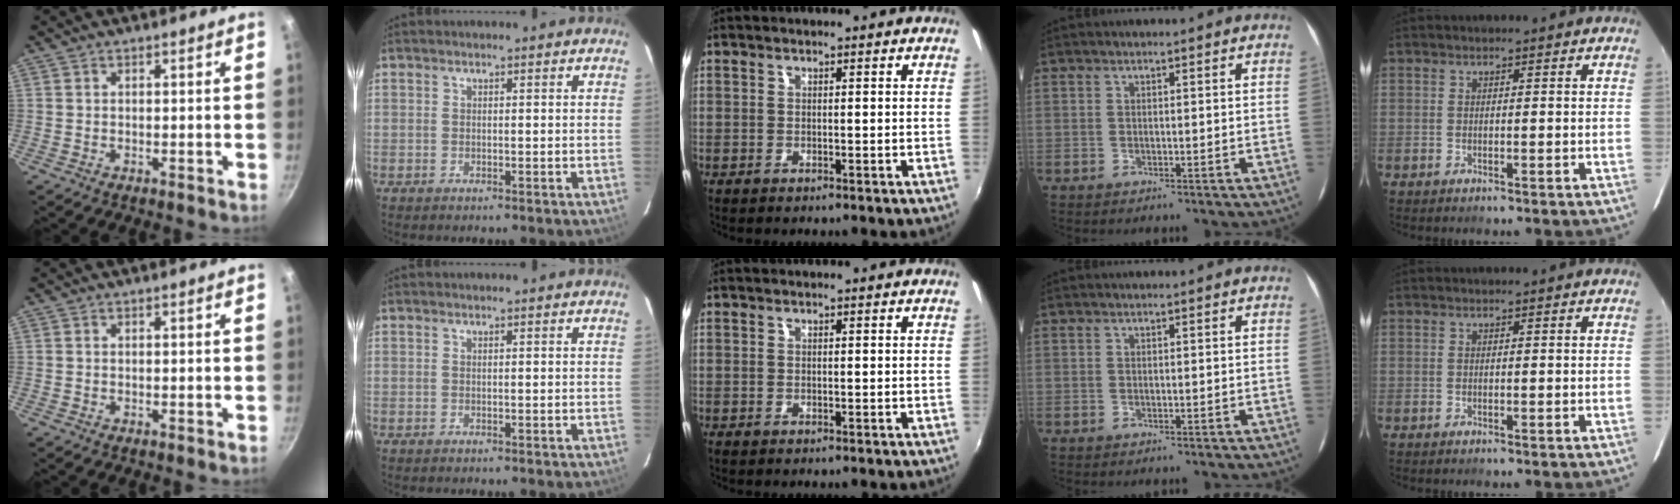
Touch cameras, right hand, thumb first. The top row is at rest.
{}